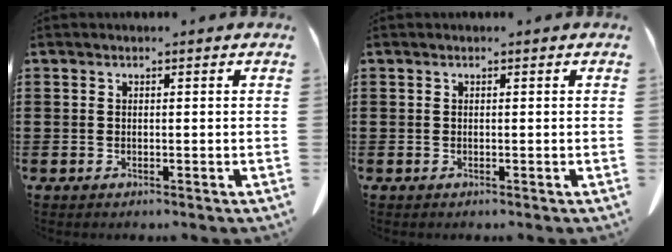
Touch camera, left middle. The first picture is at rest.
{"total": 0.0}